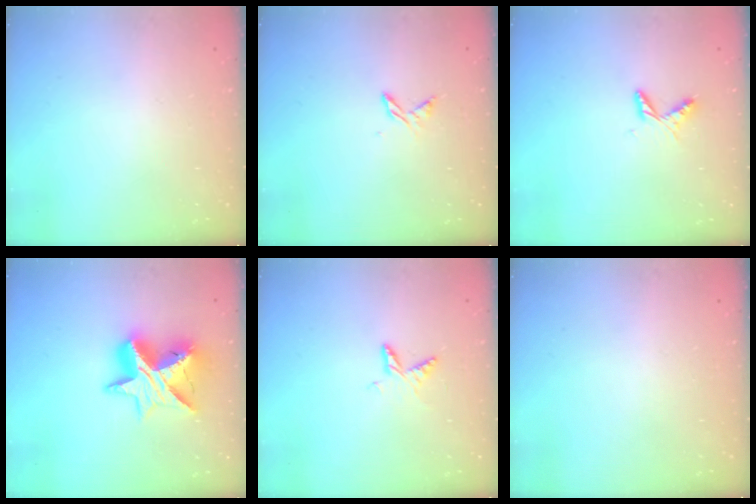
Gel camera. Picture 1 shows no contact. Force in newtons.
{"total": 4.7, "press": 4.7, "slide": 0.5}
{"total": 4.2, "press": 4.2, "slide": 0.4}
{"total": 14.6, "press": 14.5, "slide": 1.0}
{"total": 6.3, "press": 6.3, "slide": 0.8}
{"total": 0.0}